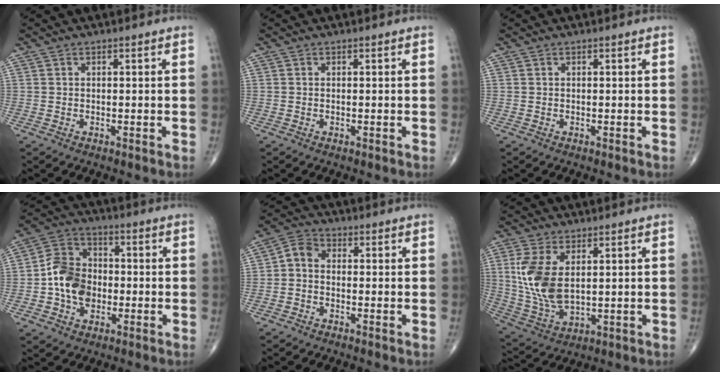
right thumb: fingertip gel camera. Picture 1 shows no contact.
{"total": 0.0}
{"total": 0.0}
{"total": 10.8, "force": [-1.7, 8.3, 6.7], "torque": [-0.100, 0.027, -0.039]}
{"total": 4.1, "force": [-0.6, 3.1, 2.7], "torque": [-0.041, 0.015, -0.028]}
{"total": 12.0, "force": [2.5, 6.4, 9.8], "torque": [-0.207, -0.013, 0.063]}